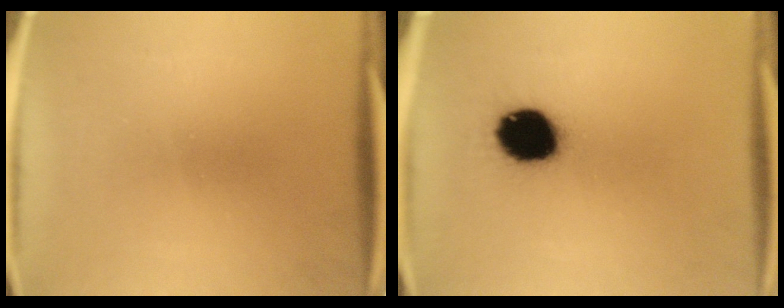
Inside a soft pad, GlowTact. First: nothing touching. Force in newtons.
{"total": 13.5}